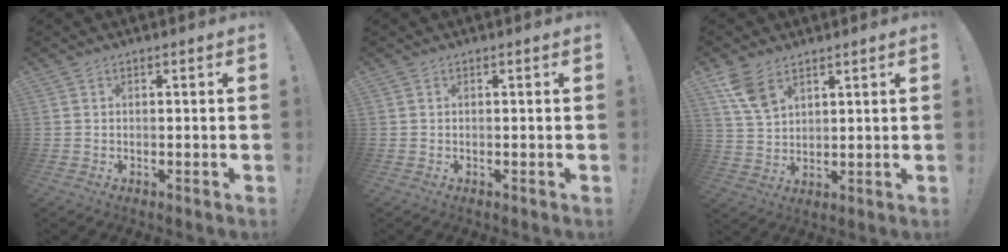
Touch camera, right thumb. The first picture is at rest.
{"total": 0.0}
{"total": 8.3, "force": [5.2, 4.5, 4.6], "torque": [-0.075, -0.021, 0.102]}